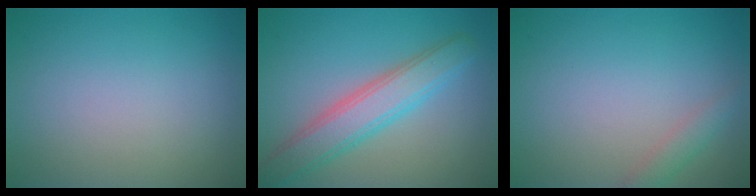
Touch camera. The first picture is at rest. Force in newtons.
{"total": 5.0, "press": 5.0, "slide": 0.2}
{"total": 1.5, "press": 1.5, "slide": 0.1}